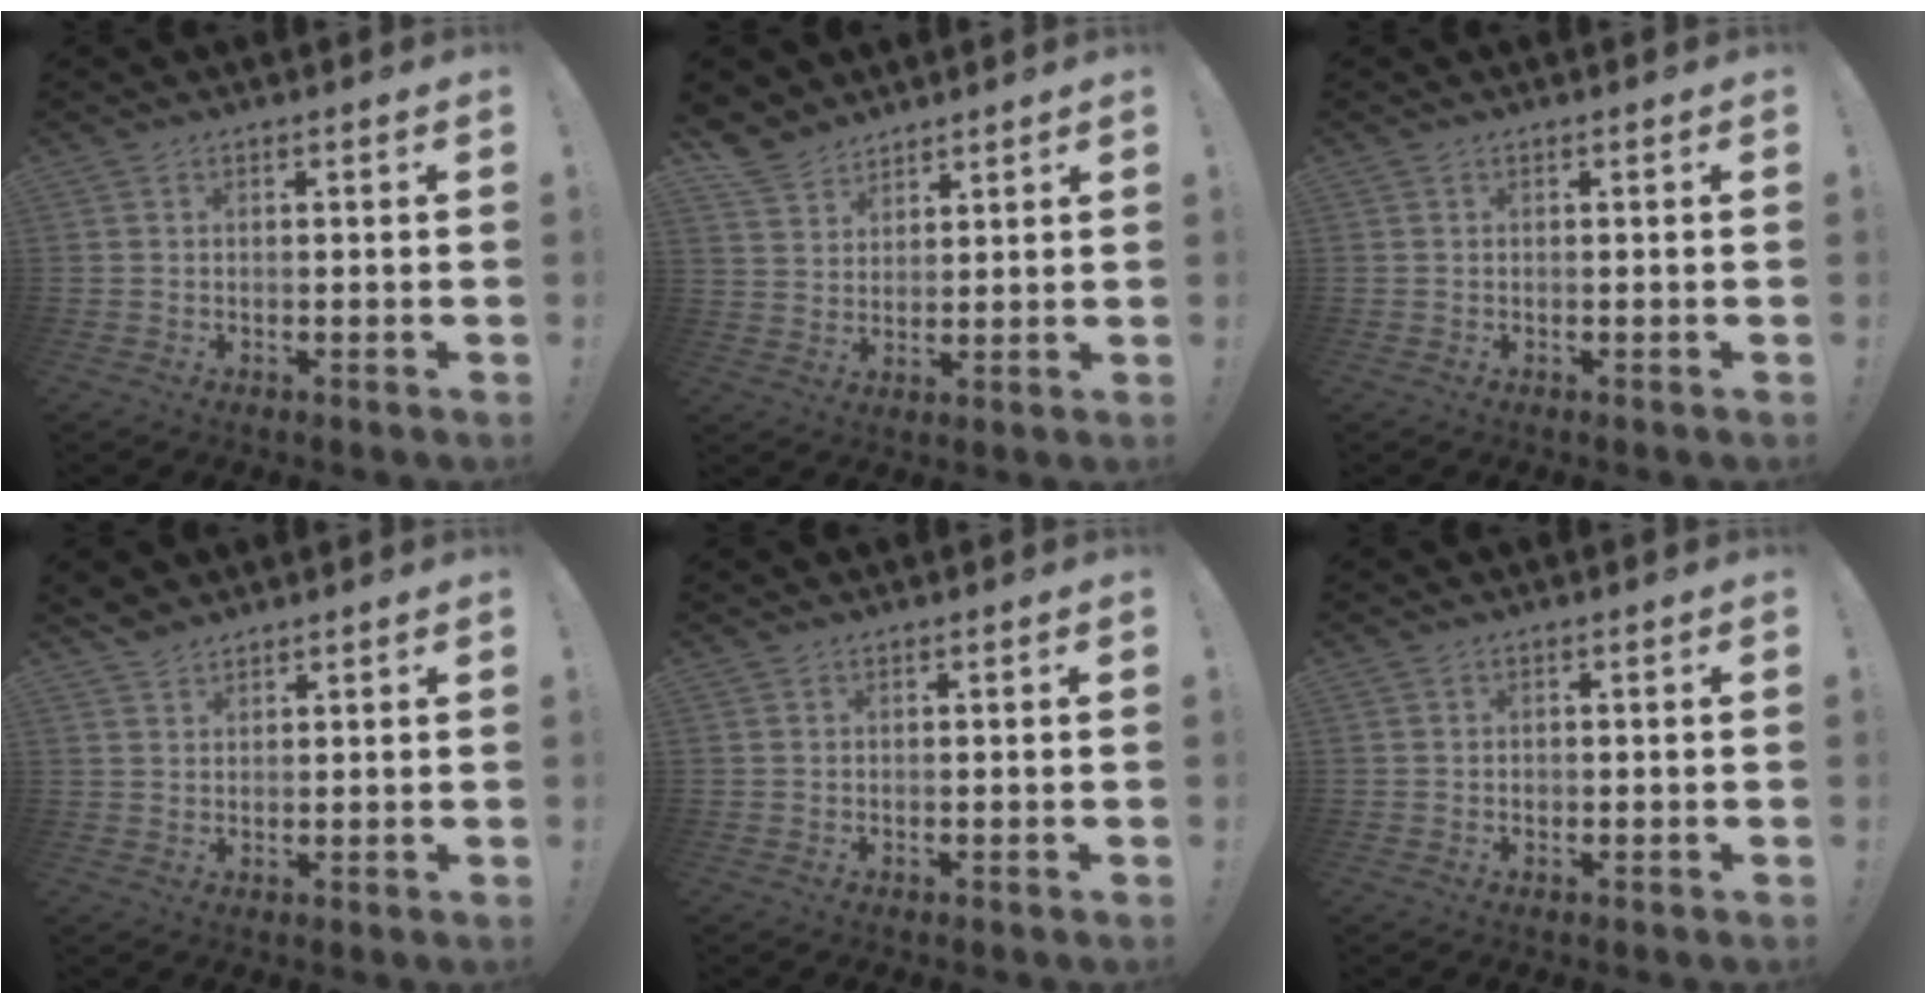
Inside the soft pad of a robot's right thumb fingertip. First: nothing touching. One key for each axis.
{"total": 7.2, "fx": 5.9, "fy": 4.0, "fz": 0.9, "tx": -0.027, "ty": -0.041, "tz": 0.119}
{"total": 0.0}
{"total": 3.0, "fx": 2.7, "fy": 1.2, "fz": 0.6, "tx": -0.007, "ty": -0.020, "tz": 0.050}
{"total": 0.0}
{"total": 0.8, "fx": -0.2, "fy": 0.7, "fz": 0.2, "tx": -0.004, "ty": 0.004, "tz": -0.004}